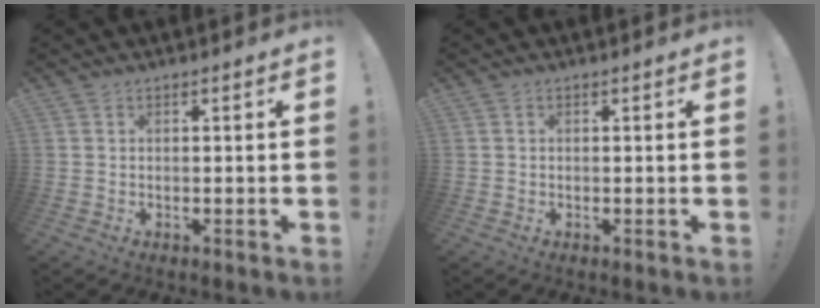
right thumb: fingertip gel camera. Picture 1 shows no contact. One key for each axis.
{"total": 0.0}